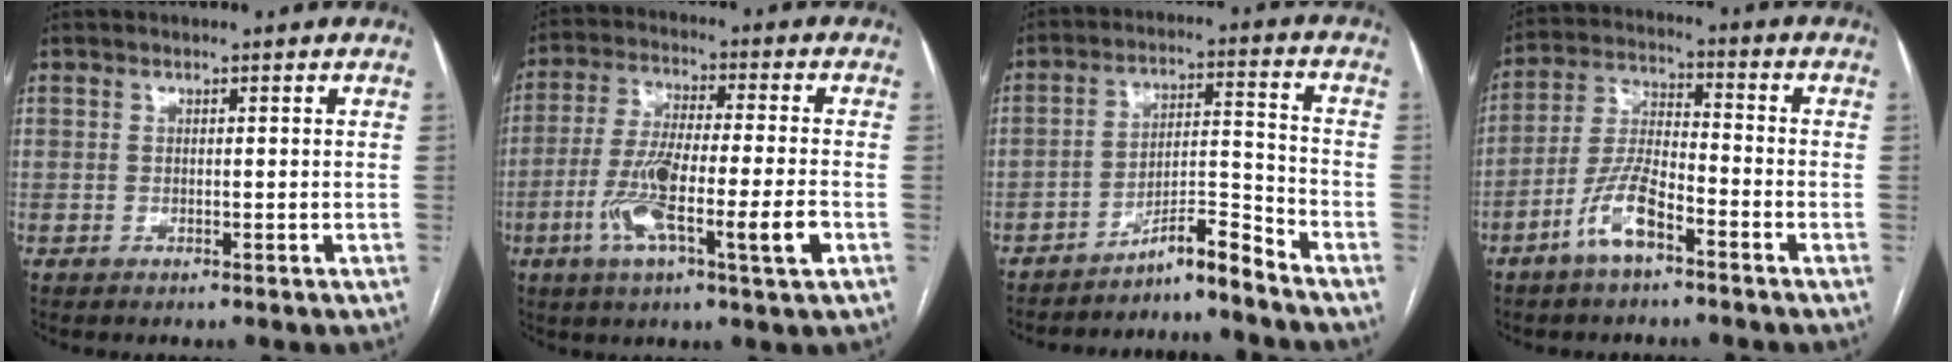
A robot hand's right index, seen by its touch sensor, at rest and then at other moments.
{"total": 13.0, "force": [-4.2, 1.0, 12.2], "torque": [-0.228, -0.007, -0.075]}
{"total": 6.7, "force": [-6.2, -0.9, 2.5], "torque": [-0.034, 0.014, -0.104]}
{"total": 8.5, "force": [-5.1, 2.3, 6.4], "torque": [-0.140, 0.005, -0.099]}